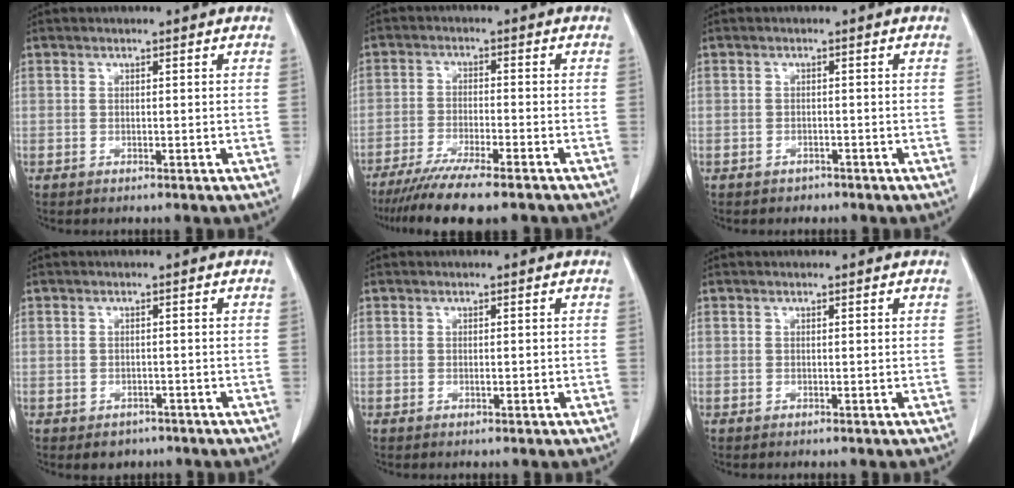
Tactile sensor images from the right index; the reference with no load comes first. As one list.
[{"total": 11.6, "force": [-9.4, 0.8, 6.8], "torque": [-0.101, -0.026, -0.148]}, {"total": 1.2, "force": [-0.9, 0.8, 0.0], "torque": [-0.010, 0.002, -0.013]}, {"total": 2.4, "force": [-1.5, 1.8, 0.5], "torque": [-0.006, 0.005, -0.013]}, {"total": 0.6, "force": [-0.1, 0.2, 0.6], "torque": [-0.009, -0.001, 0.001]}, {"total": 0.0}]